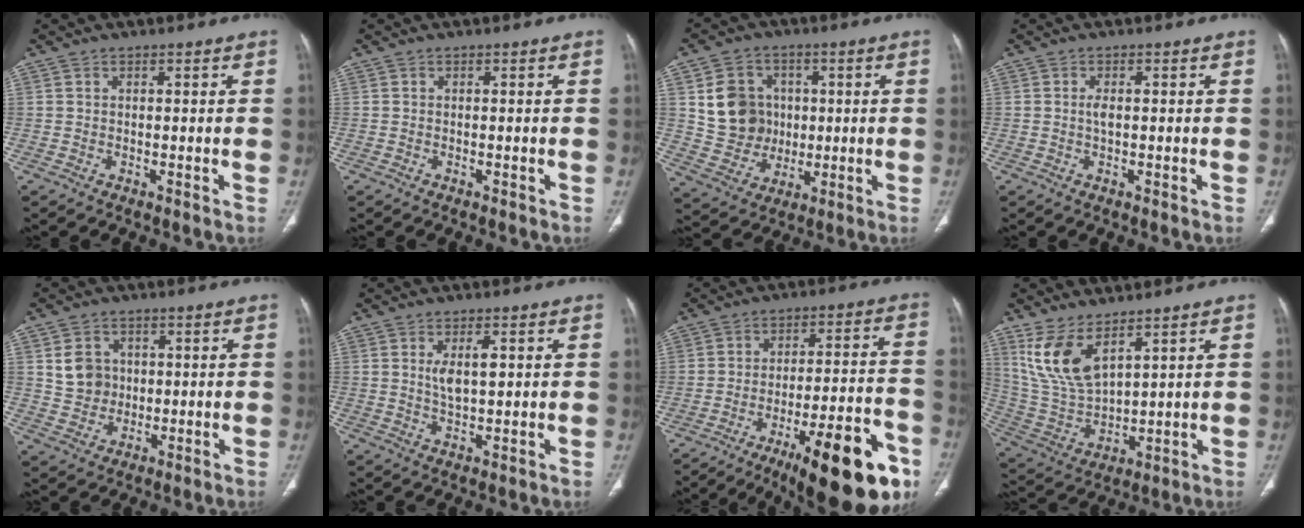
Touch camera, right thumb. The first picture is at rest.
{"total": 0.0}
{"total": 11.4, "force": [1.8, 10.1, 4.9], "torque": [-0.047, 0.000, 0.044]}
{"total": 1.6, "force": [0.0, 0.6, 1.5], "torque": [-0.031, 0.000, -0.002]}
{"total": 6.0, "force": [1.2, 5.3, 2.5], "torque": [-0.016, -0.004, 0.026]}
{"total": 4.7, "force": [1.1, 1.9, 4.2], "torque": [-0.073, -0.009, 0.023]}
{"total": 22.3, "force": [-11.9, 6.4, 17.7], "torque": [-0.193, 0.068, -0.169]}
{"total": 11.4, "force": [6.7, 4.7, 7.9], "torque": [-0.156, -0.035, 0.157]}